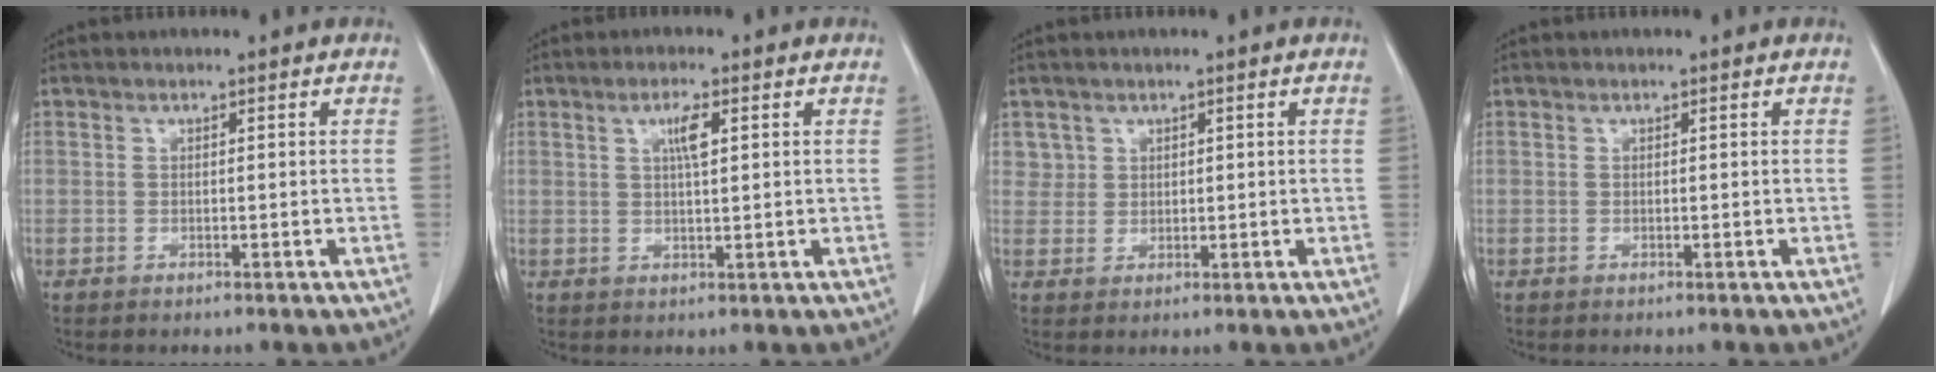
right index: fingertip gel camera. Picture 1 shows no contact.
{"total": 3.1, "force": [1.1, 0.4, 2.9], "torque": [-0.053, 0.001, 0.020]}
{"total": 2.3, "force": [1.3, 1.9, -0.2], "torque": [0.019, 0.003, 0.016]}
{"total": 0.0}